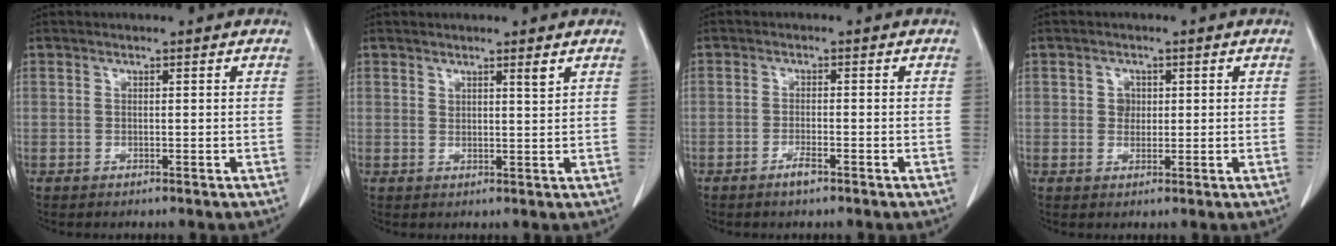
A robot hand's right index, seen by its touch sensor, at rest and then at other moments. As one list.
[{"total": 1.7, "force": [1.3, 0.0, 1.1], "torque": [-0.019, -0.007, 0.020]}, {"total": 1.9, "force": [-1.3, 0.3, 1.4], "torque": [-0.025, 0.000, -0.021]}, {"total": 2.0, "force": [0.4, 1.7, 0.9], "torque": [-0.010, 0.001, 0.004]}]